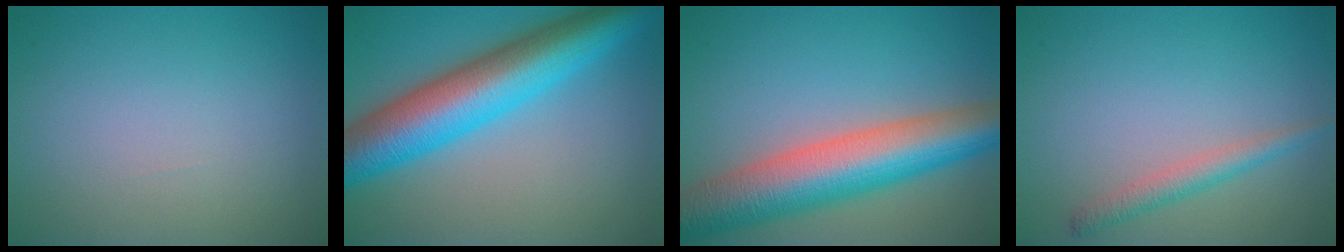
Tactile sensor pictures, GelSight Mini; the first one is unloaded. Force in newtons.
{"total": 10.9, "press": 10.9, "slide": 0.2}
{"total": 10.3, "press": 10.3, "slide": 0.6}
{"total": 2.2, "press": 2.2, "slide": 0.0}